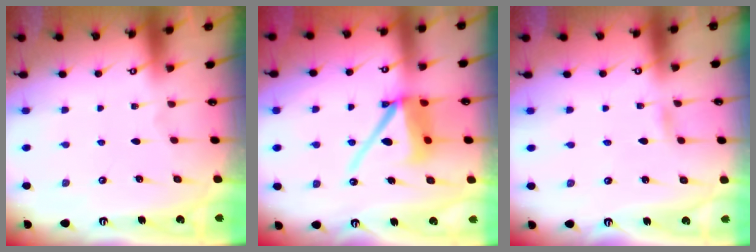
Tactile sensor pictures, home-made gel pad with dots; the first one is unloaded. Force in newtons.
{"total": 12.7, "press": 12.6, "slide": 1.7}
{"total": 2.1, "press": 2.1, "slide": 0.2}